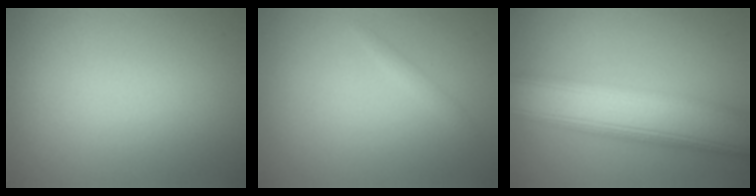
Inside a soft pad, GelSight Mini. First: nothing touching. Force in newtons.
{"total": 0.8, "press": 0.8, "slide": 0.0}
{"total": 10.1, "press": 10.1, "slide": 0.4}